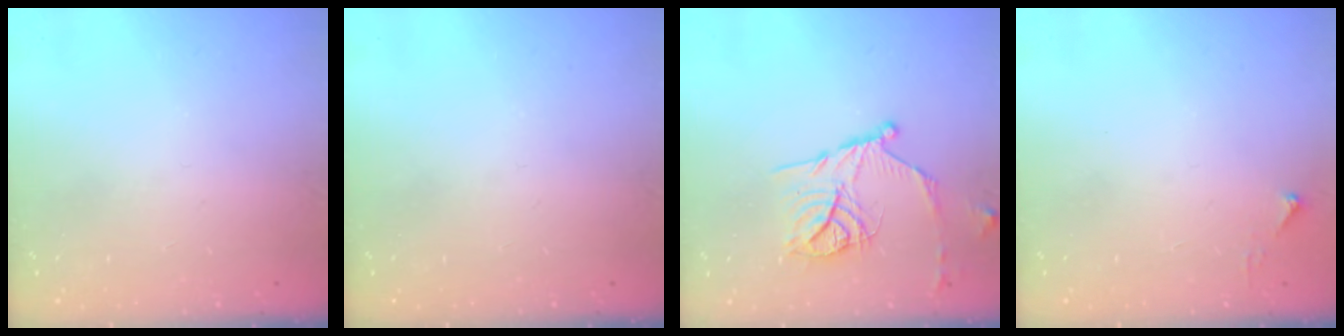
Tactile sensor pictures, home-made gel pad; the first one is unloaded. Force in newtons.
{"total": 0.0}
{"total": 15.4, "press": 15.3, "slide": 1.5}
{"total": 3.1, "press": 3.1, "slide": 0.4}